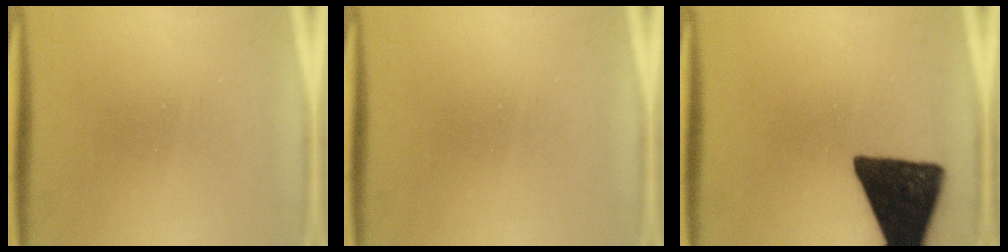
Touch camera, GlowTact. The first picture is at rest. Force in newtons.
{"total": 0.0}
{"total": 15.9}